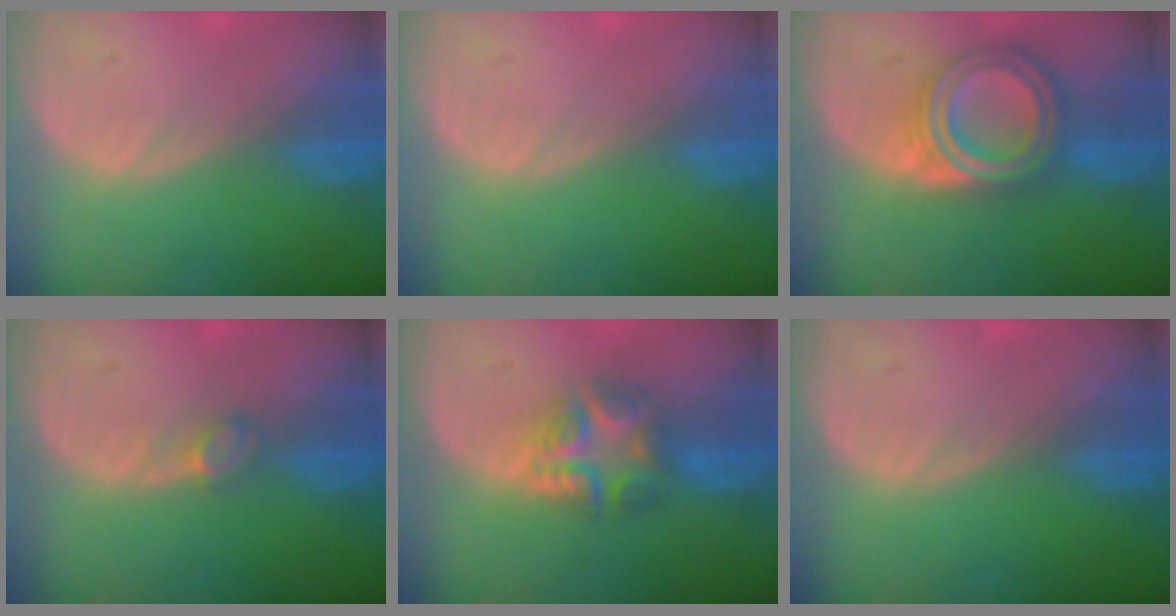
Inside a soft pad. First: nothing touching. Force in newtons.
{"total": 0.0}
{"total": 7.8, "press": 7.8, "slide": 0.5}
{"total": 2.0, "press": 1.9, "slide": 0.2}
{"total": 7.1, "press": 6.3, "slide": 3.2}
{"total": 0.0}